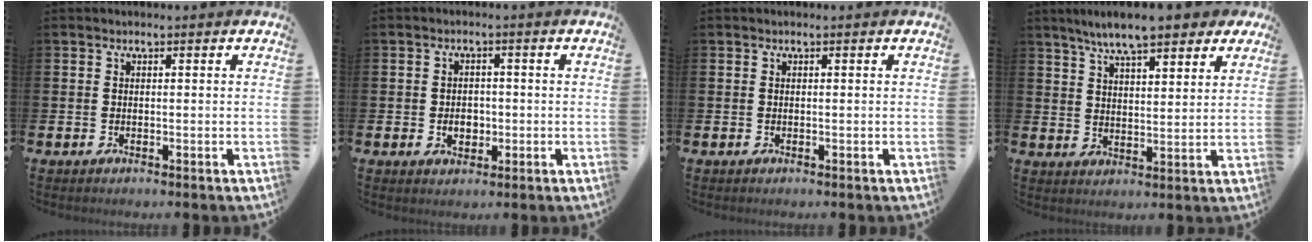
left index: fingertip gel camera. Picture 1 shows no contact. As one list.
[{"total": 2.7, "force": [-0.5, 2.1, 1.6], "torque": [-0.018, -0.001, -0.015]}, {"total": 0.0}, {"total": 8.1, "force": [7.1, 1.6, 3.4], "torque": [-0.074, -0.024, 0.127]}]